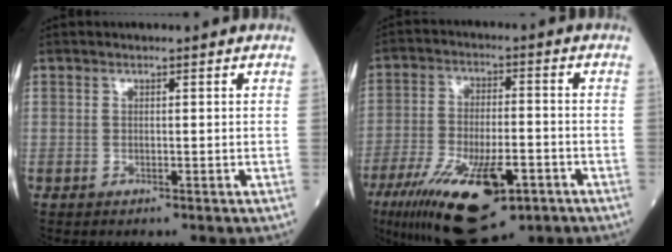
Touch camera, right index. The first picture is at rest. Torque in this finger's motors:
{"motor_torque": [1.63, -0.51, 1.00, 0.21]}